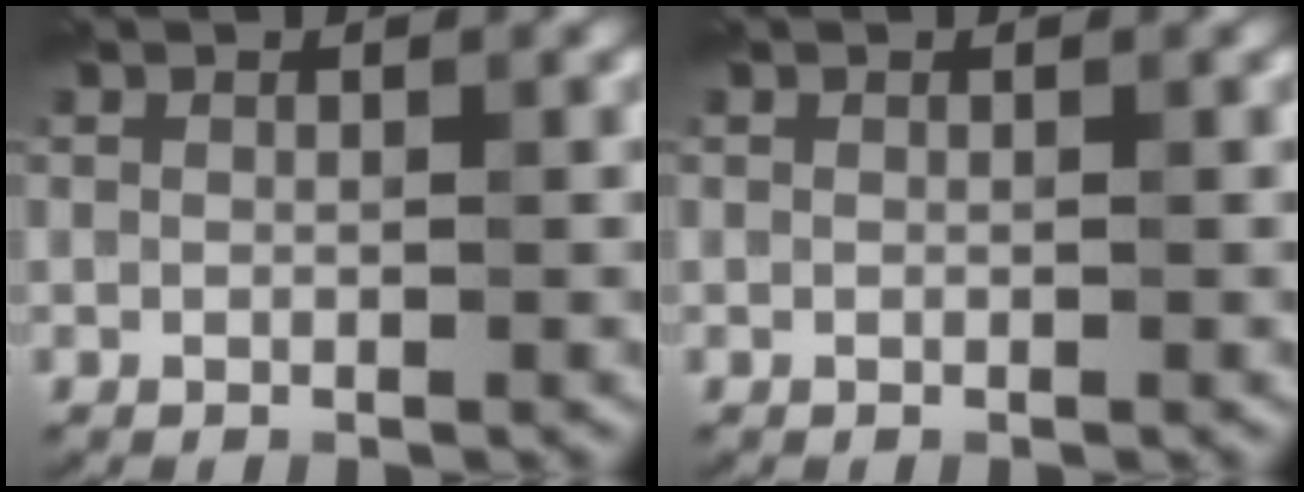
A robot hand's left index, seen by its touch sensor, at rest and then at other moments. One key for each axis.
{"total": 0.0}